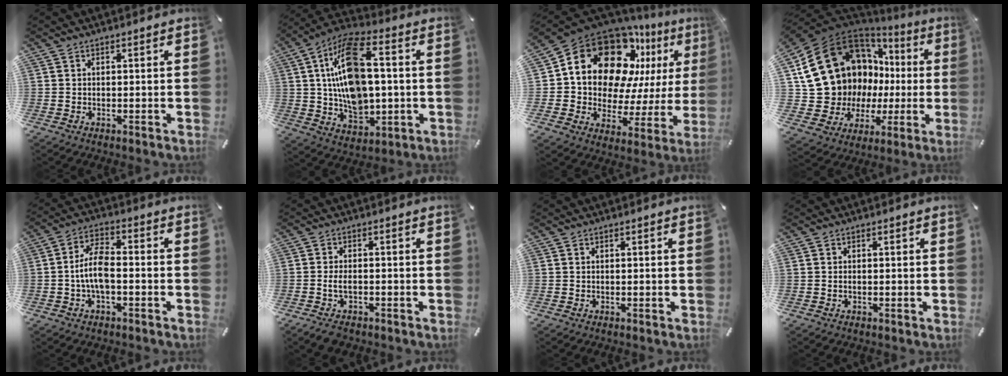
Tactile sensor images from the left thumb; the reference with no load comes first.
{"total": 17.2, "force": [1.8, 10.6, 13.4], "torque": [-0.266, 0.009, 0.029]}
{"total": 19.7, "force": [10.3, 14.1, 9.3], "torque": [-0.138, -0.089, 0.189]}
{"total": 21.4, "force": [6.8, 17.2, 10.9], "torque": [-0.216, -0.057, 0.166]}
{"total": 8.0, "force": [-1.8, 3.7, 6.9], "torque": [-0.143, 0.008, -0.035]}
{"total": 3.6, "force": [-1.4, 1.9, 2.7], "torque": [-0.059, 0.005, -0.029]}
{"total": 0.0}
{"total": 0.5, "force": [-0.1, 0.1, 0.5], "torque": [-0.011, -0.001, -0.001]}